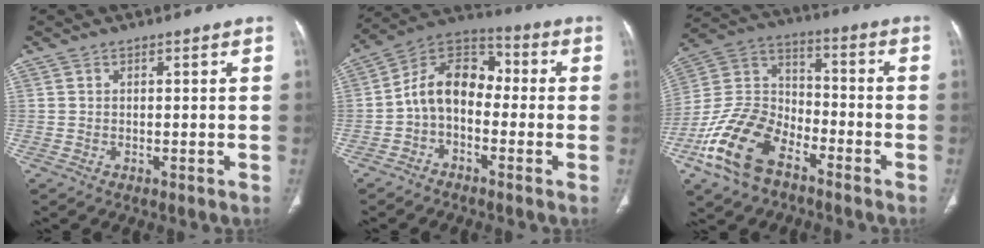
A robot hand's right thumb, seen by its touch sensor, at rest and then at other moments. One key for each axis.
{"total": 11.0, "fx": -1.7, "fy": 7.4, "fz": 7.9, "tx": -0.116, "ty": 0.050, "tz": -0.049}
{"total": 16.9, "fx": -9.6, "fy": 9.7, "fz": 9.9, "tx": -0.194, "ty": 0.057, "tz": -0.189}